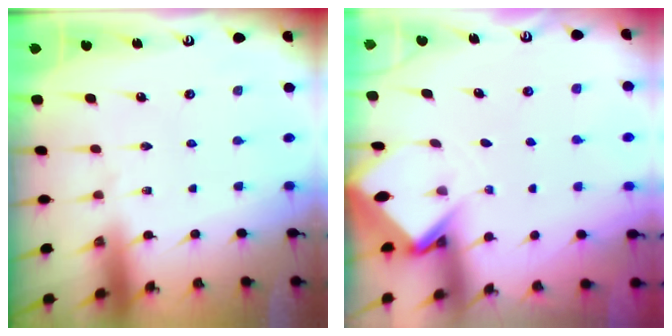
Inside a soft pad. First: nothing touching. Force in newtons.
{"total": 2.9, "press": 2.9, "slide": 0.2}